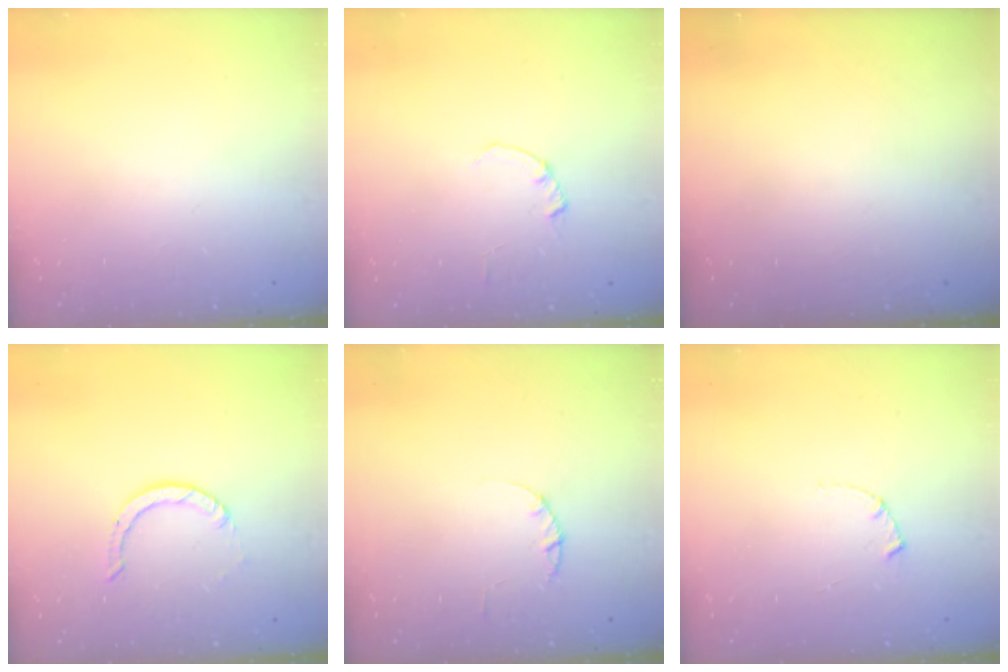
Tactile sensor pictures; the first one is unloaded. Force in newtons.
{"total": 0.0}
{"total": 0.0}
{"total": 2.0, "press": 2.0, "slide": 0.2}
{"total": 1.7, "press": 1.7, "slide": 0.3}
{"total": 1.7, "press": 1.6, "slide": 0.3}